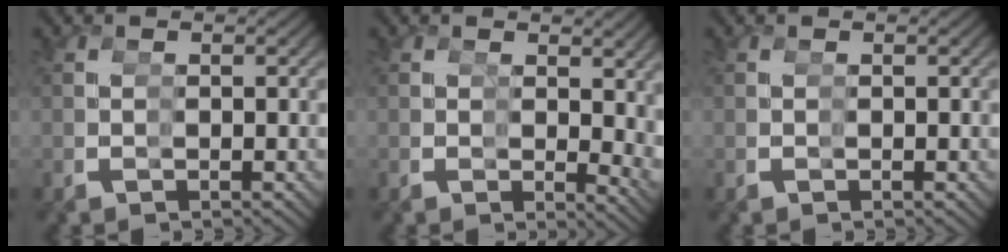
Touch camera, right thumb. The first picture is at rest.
{"total": 2.4, "force": [1.0, 1.3, 1.8], "torque": [0.001, -0.005, 0.011]}
{"total": 0.0}